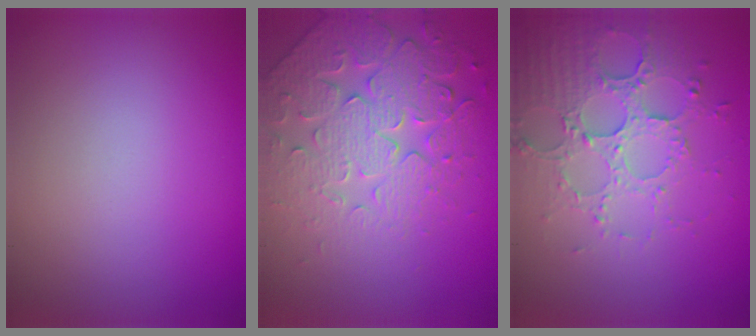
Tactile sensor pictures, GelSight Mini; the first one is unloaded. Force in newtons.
{"total": 5.8, "press": 5.2, "slide": 2.7}
{"total": 5.3, "press": 3.9, "slide": 3.6}